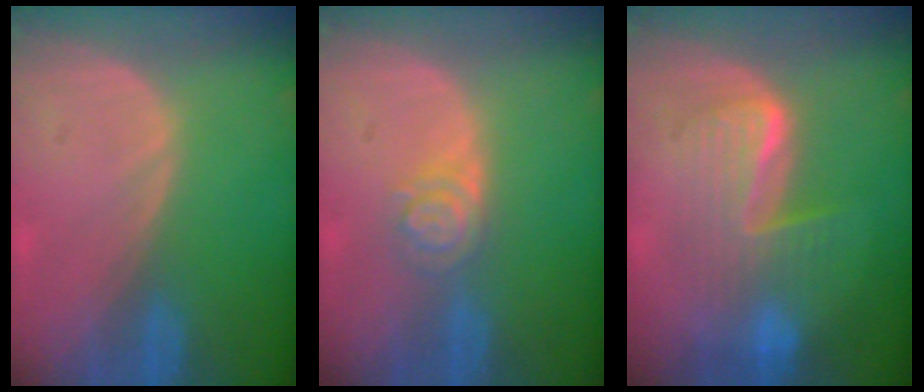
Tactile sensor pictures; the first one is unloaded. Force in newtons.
{"total": 4.1, "press": 3.8, "slide": 1.7}
{"total": 7.4, "press": 7.4, "slide": 0.2}